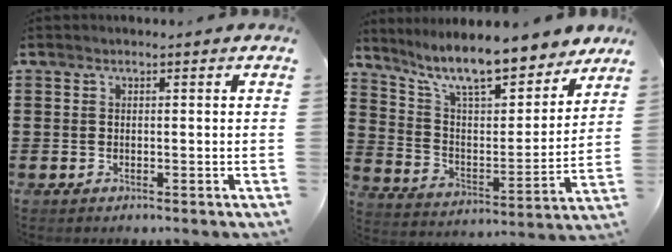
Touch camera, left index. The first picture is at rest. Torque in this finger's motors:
{"motor_torque": [1.09, -1.05, 0.50, 0.21]}